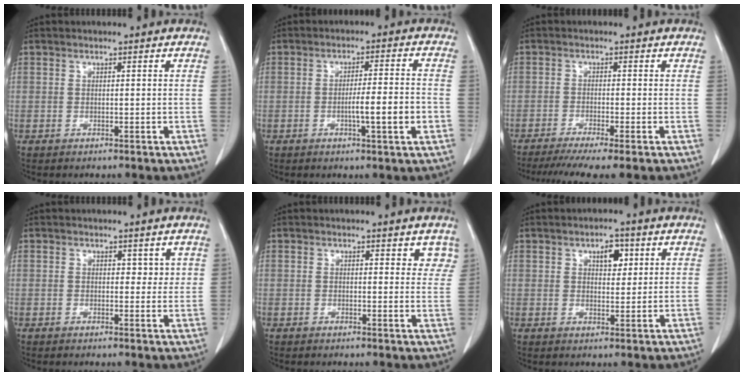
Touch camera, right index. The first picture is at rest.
{"total": 6.3, "force": [-1.8, 0.0, 6.1], "torque": [-0.093, 0.000, -0.024]}
{"total": 7.9, "force": [-6.2, -0.3, 4.9], "torque": [-0.070, -0.014, -0.097]}
{"total": 2.0, "force": [1.0, 1.4, 1.0], "torque": [-0.002, -0.004, 0.013]}
{"total": 3.5, "force": [2.5, 1.8, 1.5], "torque": [0.006, -0.007, 0.018]}
{"total": 3.7, "force": [1.7, 1.9, 2.7], "torque": [-0.038, 0.002, 0.025]}